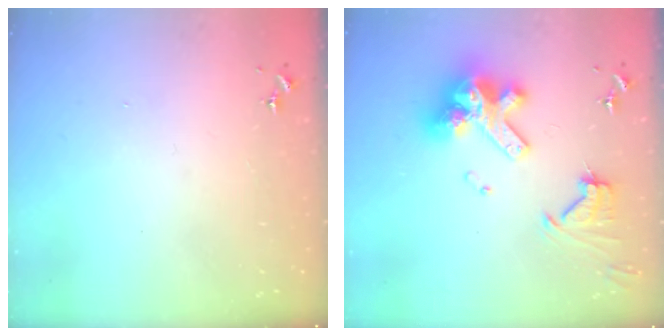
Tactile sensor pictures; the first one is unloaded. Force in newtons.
{"total": 18.5, "press": 18.4, "slide": 2.2}